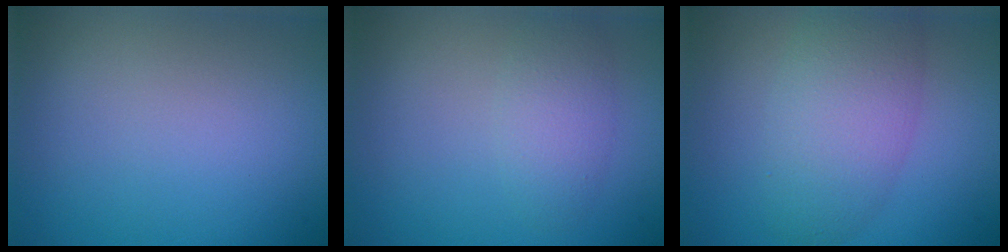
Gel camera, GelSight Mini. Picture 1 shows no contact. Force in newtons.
{"total": 2.5, "press": 2.5, "slide": 0.1}
{"total": 5.6, "press": 5.6, "slide": 0.2}